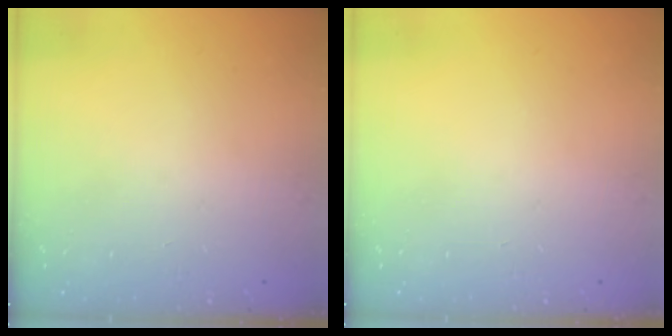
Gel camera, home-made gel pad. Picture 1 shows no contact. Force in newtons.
{"total": 0.0}